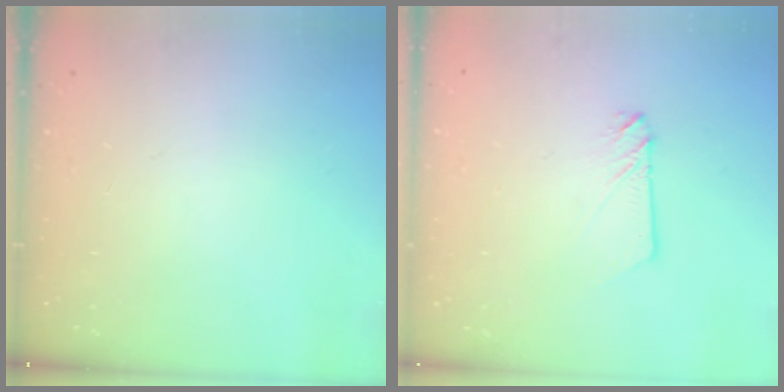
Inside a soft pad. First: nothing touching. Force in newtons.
{"total": 2.3, "press": 2.3, "slide": 0.3}